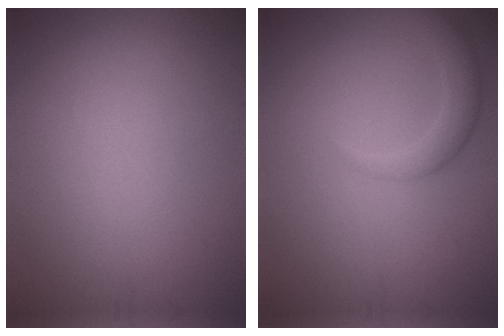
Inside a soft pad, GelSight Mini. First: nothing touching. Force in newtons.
{"total": 2.7, "press": 2.7, "slide": 0.2}